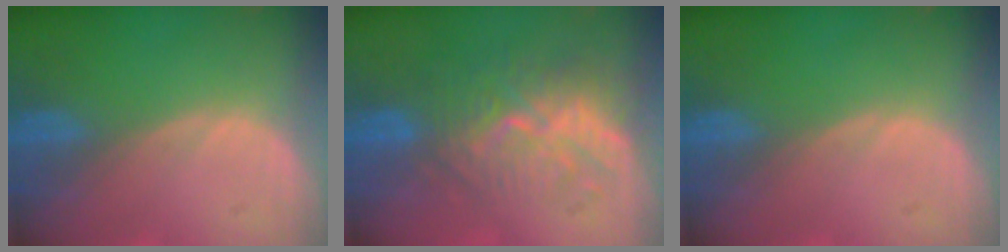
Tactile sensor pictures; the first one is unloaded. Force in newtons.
{"total": 9.5, "press": 8.6, "slide": 4.1}
{"total": 0.0}